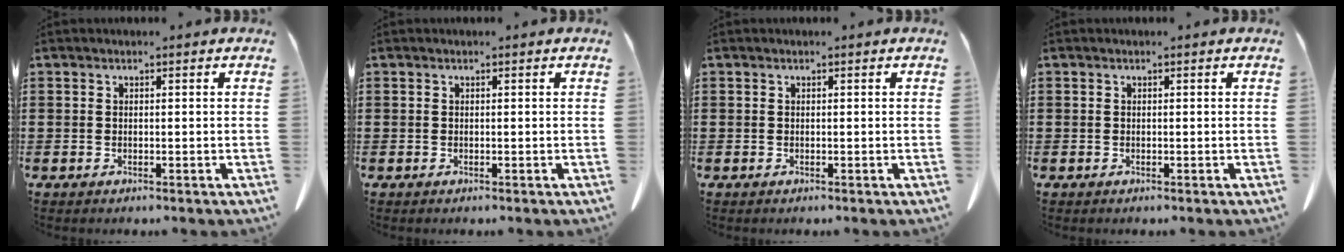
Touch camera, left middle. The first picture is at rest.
{"total": 0.0}
{"total": 0.0}
{"total": 0.0}